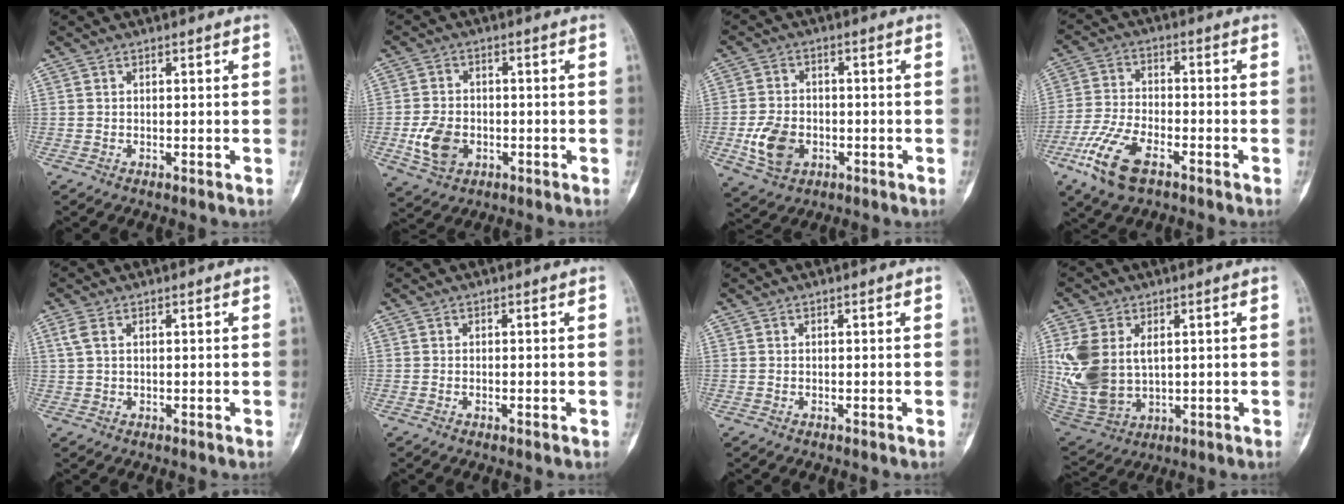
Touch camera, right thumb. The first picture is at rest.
{"total": 7.4, "force": [-1.9, 5.3, 4.8], "torque": [-0.083, 0.005, -0.031]}
{"total": 8.3, "force": [-2.3, 6.0, 5.3], "torque": [-0.091, 0.007, -0.037]}
{"total": 11.2, "force": [-6.1, 5.1, 7.9], "torque": [-0.170, 0.014, -0.120]}
{"total": 2.6, "force": [1.0, 1.4, 2.0], "torque": [-0.056, 0.009, 0.026]}
{"total": 0.8, "force": [-0.3, 0.3, 0.7], "torque": [-0.010, 0.004, -0.002]}
{"total": 0.0}
{"total": 14.5, "force": [2.5, 9.6, 10.5], "torque": [-0.224, -0.012, 0.066]}